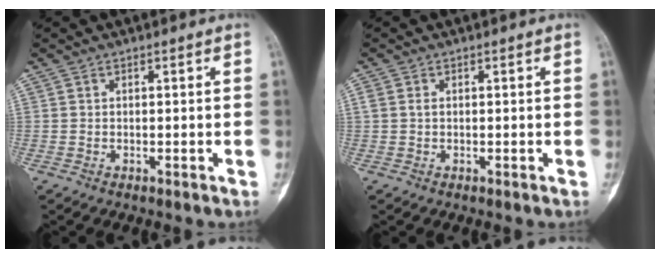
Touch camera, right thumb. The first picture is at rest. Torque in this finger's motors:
{"motor_torque": [-0.18, 0.15, 0.38, -0.04, -0.02]}